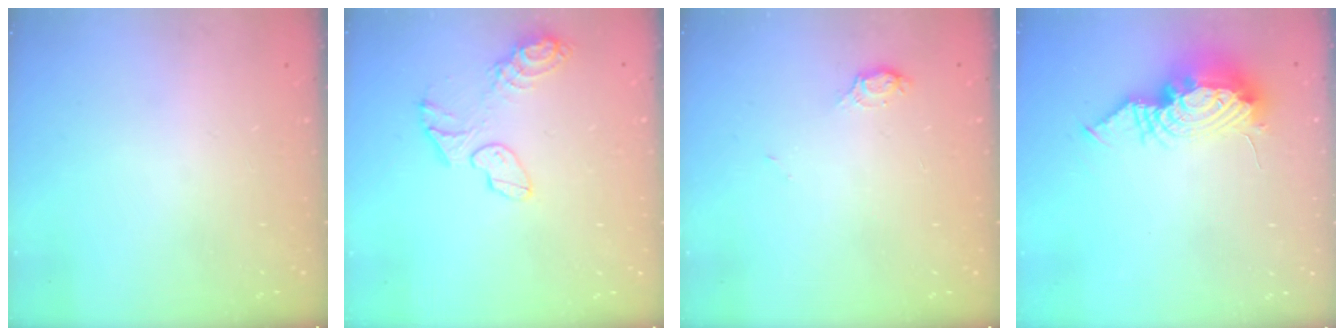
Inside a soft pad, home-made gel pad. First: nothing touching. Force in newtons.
{"total": 12.3, "press": 10.9, "slide": 5.6}
{"total": 4.3, "press": 4.3, "slide": 0.4}
{"total": 12.6, "press": 11.7, "slide": 4.7}